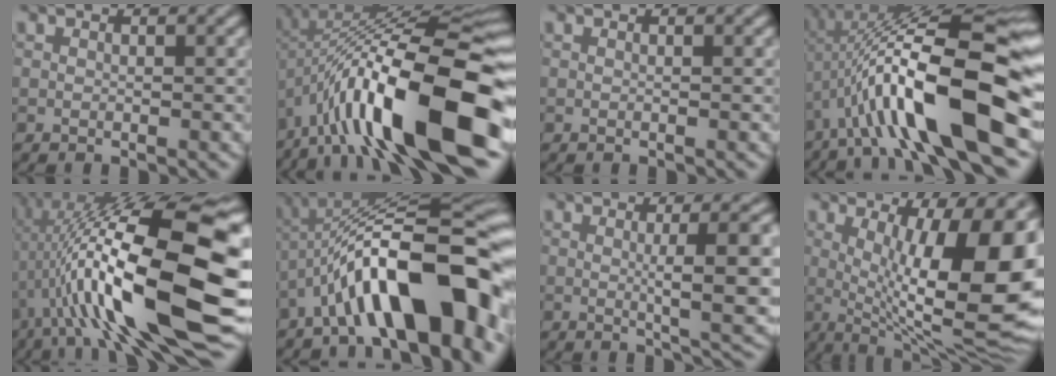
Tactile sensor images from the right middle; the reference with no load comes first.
{"total": 17.1, "force": [-5.8, 5.2, 15.2], "torque": [-0.247, 0.038, -0.098]}
{"total": 0.0}
{"total": 13.9, "force": [-3.4, 3.3, 13.0], "torque": [-0.214, 0.033, -0.051]}
{"total": 17.3, "force": [-1.7, 4.7, 16.6], "torque": [-0.273, 0.044, -0.019]}
{"total": 14.1, "force": [-5.8, 4.4, 12.1], "torque": [-0.178, 0.029, -0.084]}
{"total": 6.9, "force": [0.0, 1.3, 6.8], "torque": [-0.092, 0.009, 0.006]}
{"total": 14.0, "force": [0.9, 3.8, 13.5], "torque": [-0.176, 0.004, 0.020]}